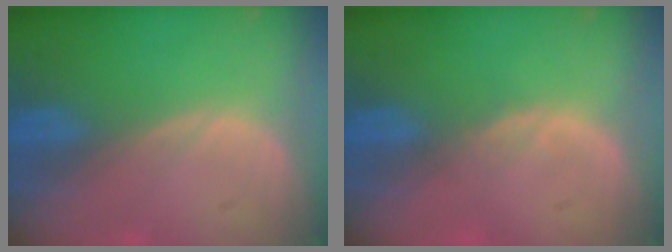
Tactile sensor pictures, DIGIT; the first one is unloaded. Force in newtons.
{"total": 0.9, "press": 0.9, "slide": 0.2}